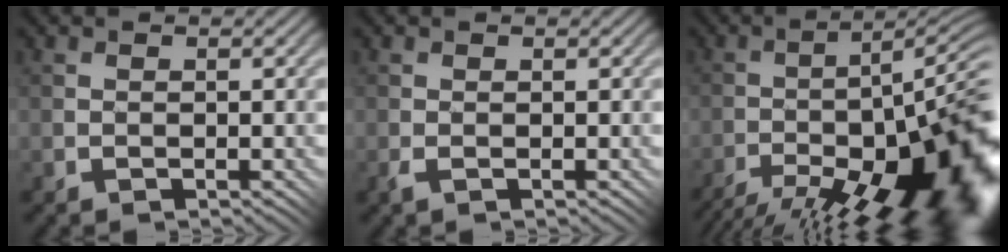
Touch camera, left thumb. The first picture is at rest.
{"total": 0.5, "force": [-0.3, 0.4, 0.2], "torque": [-0.008, 0.000, -0.009]}
{"total": 19.4, "force": [-12.5, 4.0, 14.3], "torque": [-0.158, 0.007, -0.197]}